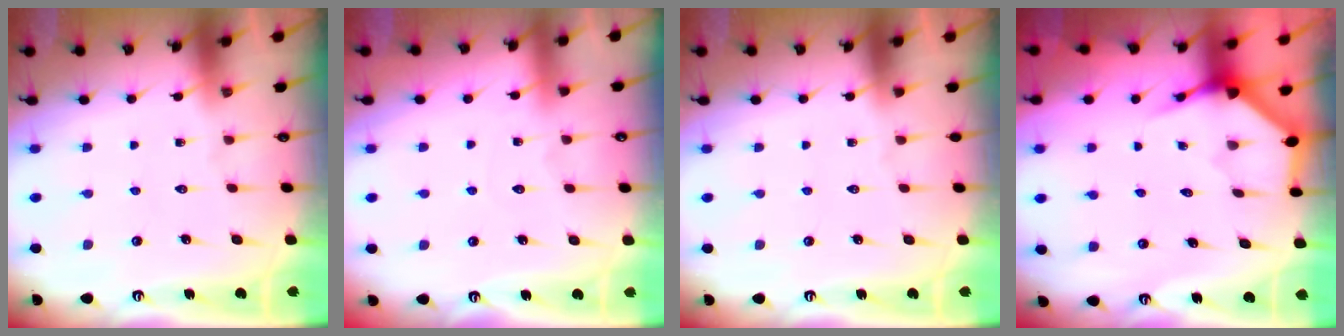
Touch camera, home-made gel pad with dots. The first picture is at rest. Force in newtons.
{"total": 3.6, "press": 3.6, "slide": 0.4}
{"total": 0.0}
{"total": 3.8, "press": 3.8, "slide": 0.2}